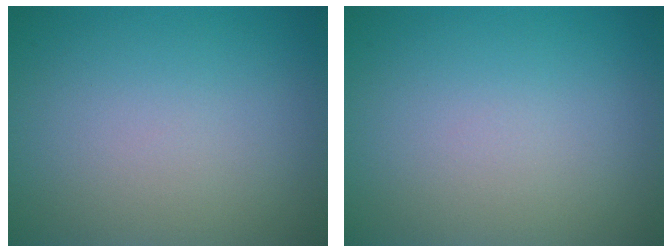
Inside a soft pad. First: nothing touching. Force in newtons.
{"total": 0.0}